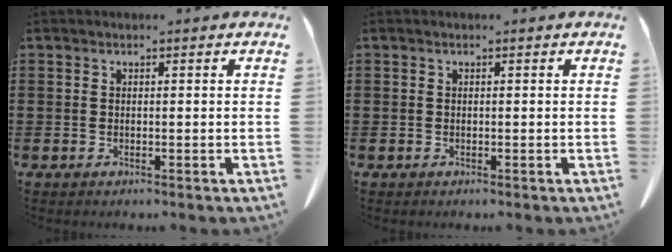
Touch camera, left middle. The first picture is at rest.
{"total": 0.0}